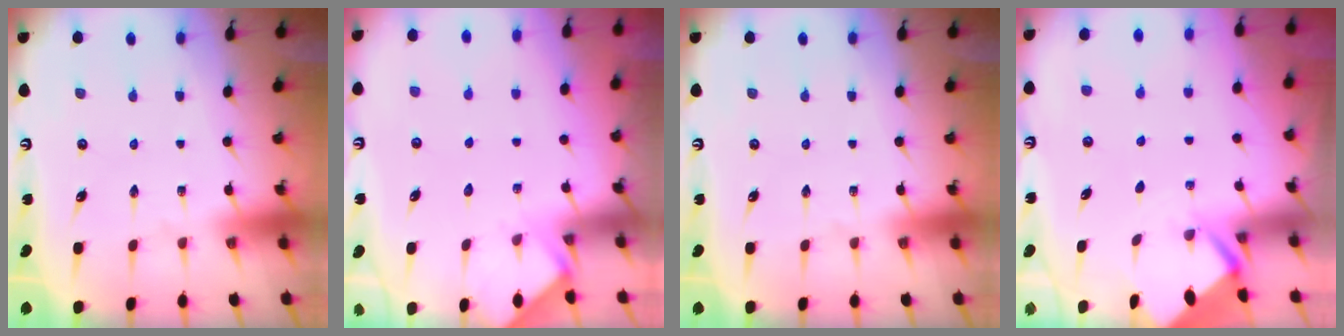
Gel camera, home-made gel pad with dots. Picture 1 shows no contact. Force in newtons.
{"total": 3.8, "press": 3.7, "slide": 0.5}
{"total": 0.0}
{"total": 2.8, "press": 2.8, "slide": 0.2}